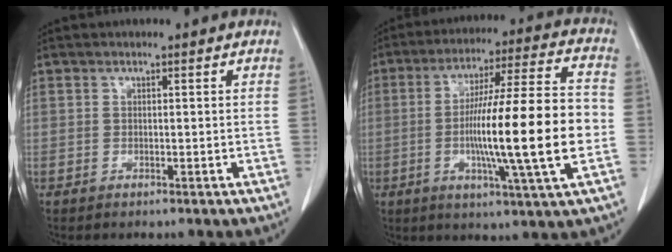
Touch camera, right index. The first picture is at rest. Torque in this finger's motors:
{"motor_torque": [1.48, -0.58, 0.90, 0.16]}